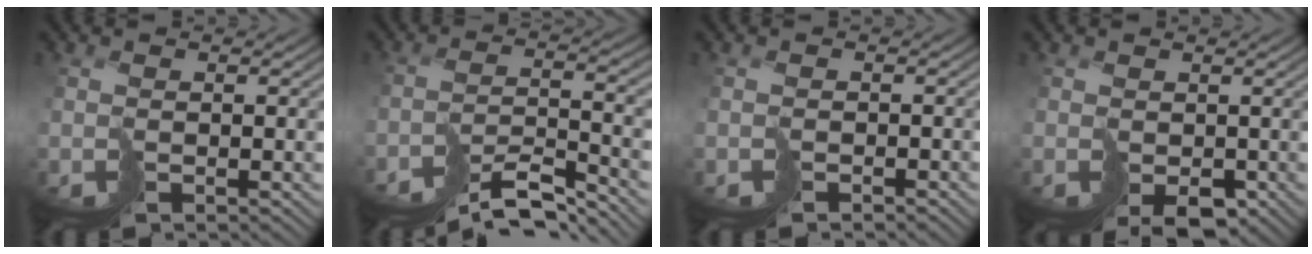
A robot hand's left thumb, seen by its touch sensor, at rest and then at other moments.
{"total": 8.4, "force": [-7.5, 1.1, 3.7], "torque": [-0.053, 0.003, -0.120]}
{"total": 1.3, "force": [-1.0, 0.9, 0.0], "torque": [0.009, -0.004, -0.021]}
{"total": 2.8, "force": [-0.9, 2.1, 1.7], "torque": [-0.031, -0.006, -0.006]}